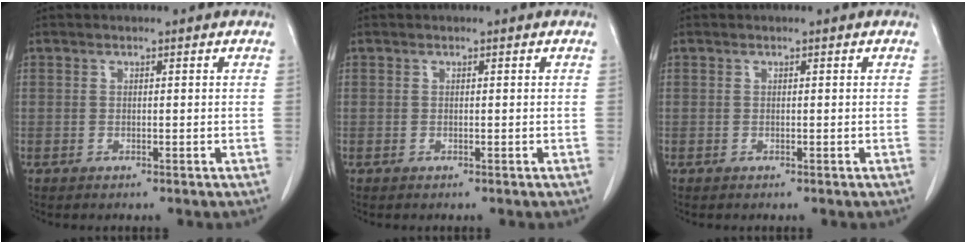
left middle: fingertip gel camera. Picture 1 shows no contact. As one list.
[{"total": 0.0}, {"total": 0.0}]